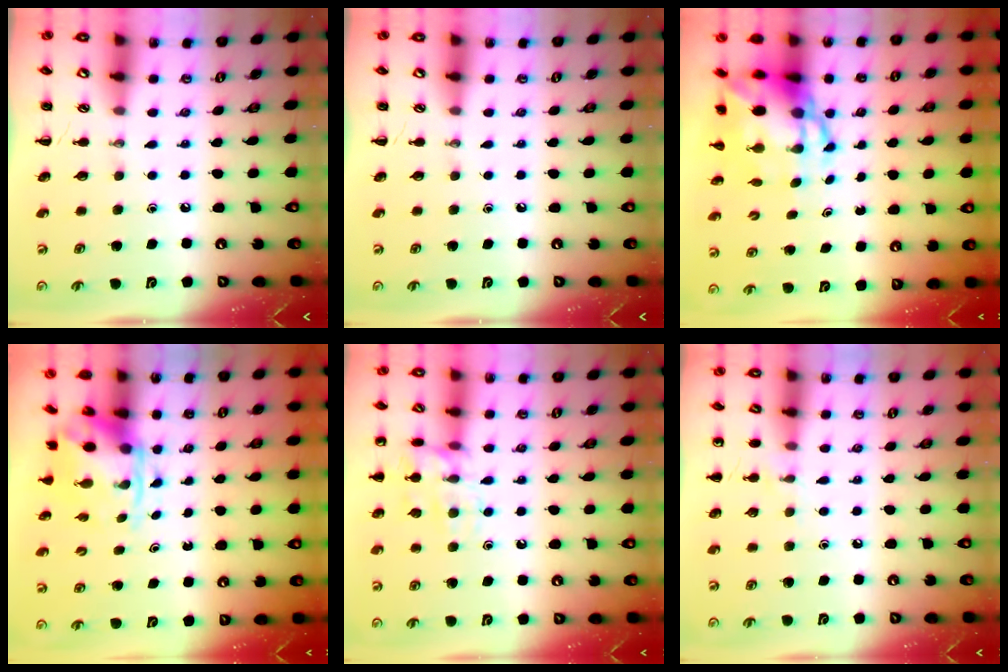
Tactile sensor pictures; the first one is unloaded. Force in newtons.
{"total": 0.0}
{"total": 8.9, "press": 8.6, "slide": 2.3}
{"total": 3.6, "press": 3.5, "slide": 1.0}
{"total": 13.3, "press": 13.2, "slide": 0.7}
{"total": 4.6, "press": 4.4, "slide": 1.5}